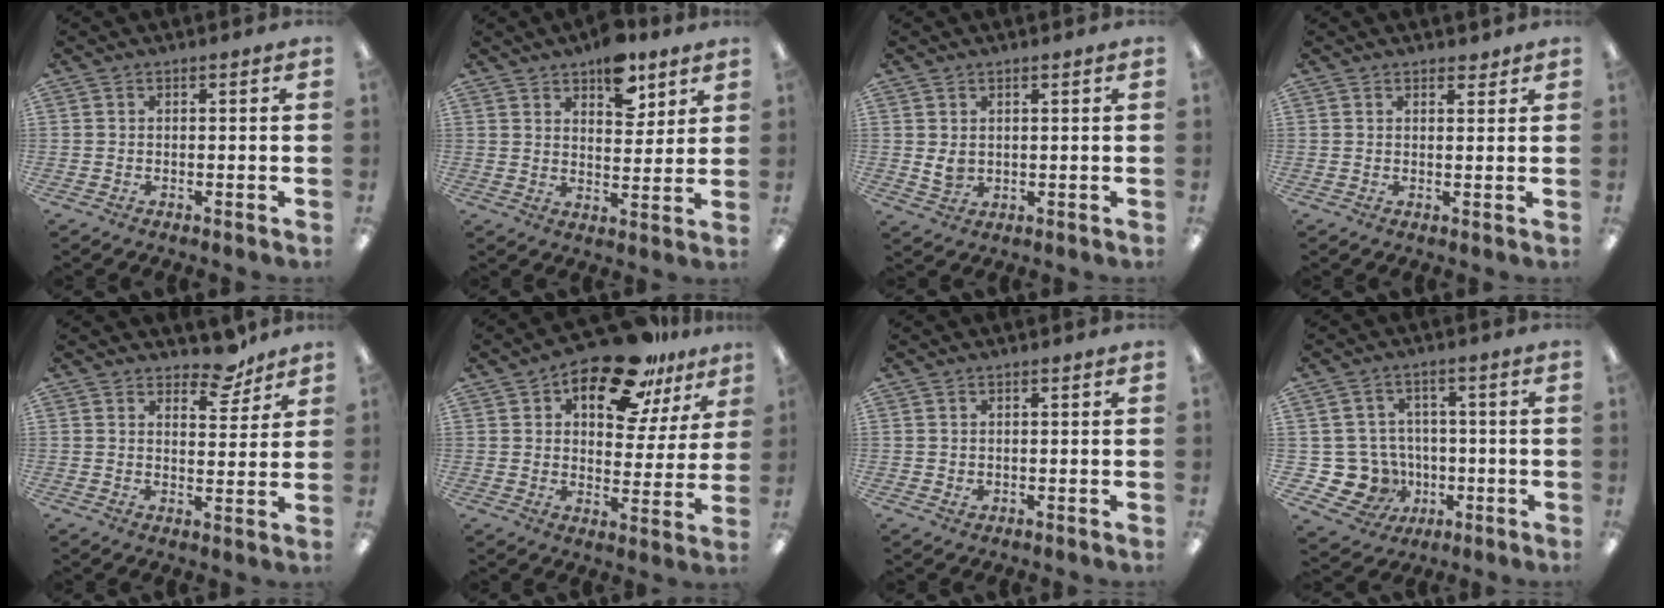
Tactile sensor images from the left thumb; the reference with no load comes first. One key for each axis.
{"total": 10.3, "fx": 7.1, "fy": 5.2, "fz": 5.5, "tx": -0.062, "ty": -0.034, "tz": 0.120}
{"total": 3.3, "fx": 1.2, "fy": 2.5, "fz": 1.6, "tx": -0.024, "ty": -0.008, "tz": 0.018}
{"total": 1.9, "fx": 1.6, "fy": 0.9, "fz": 0.6, "tx": -0.005, "ty": -0.003, "tz": 0.028}
{"total": 8.2, "fx": 6.6, "fy": 3.6, "fz": 3.3, "tx": -0.034, "ty": -0.040, "tz": 0.114}
{"total": 17.1, "fx": 12.1, "fy": 7.6, "fz": 9.4, "tx": -0.143, "ty": -0.063, "tz": 0.205}
{"total": 1.2, "fx": 0.5, "fy": 1.0, "fz": 0.4, "tx": -0.001, "ty": 0.001, "tz": 0.006}
{"total": 11.3, "fx": -2.7, "fy": 10.5, "fz": 3.2, "tx": -0.106, "ty": 0.016, "tz": -0.036}